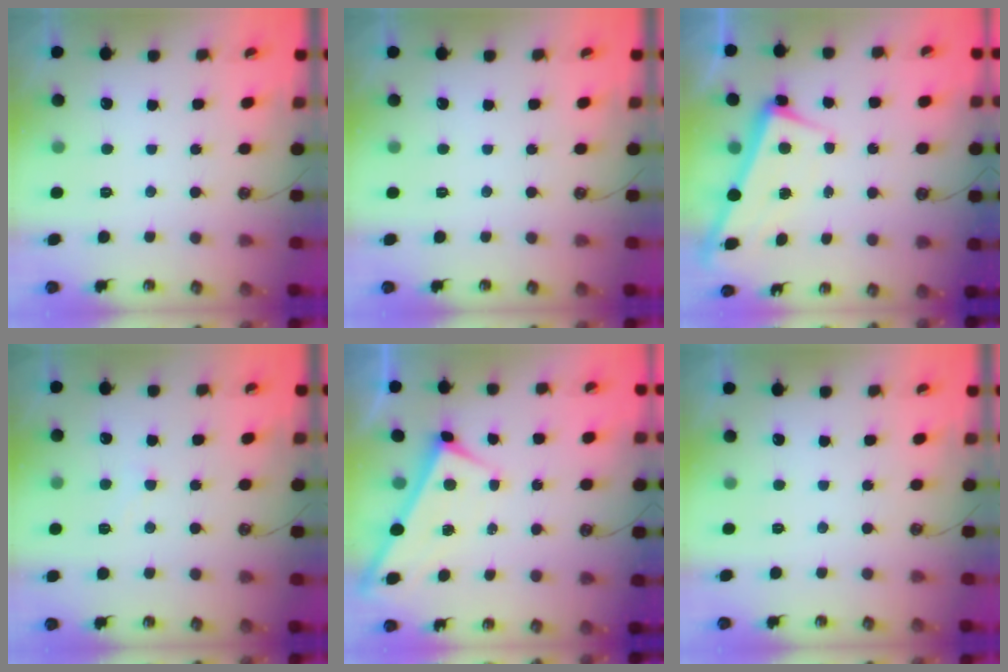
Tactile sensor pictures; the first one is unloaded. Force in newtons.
{"total": 0.0}
{"total": 2.2, "press": 2.1, "slide": 0.5}
{"total": 3.8, "press": 3.8, "slide": 0.4}
{"total": 1.6, "press": 1.6, "slide": 0.1}
{"total": 0.0}